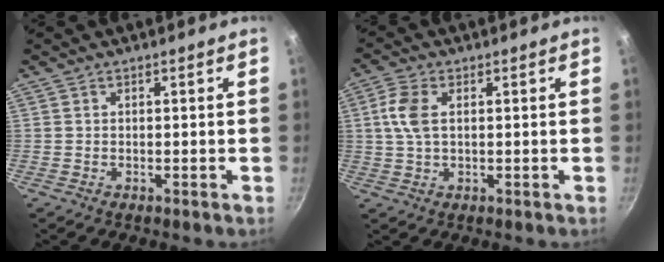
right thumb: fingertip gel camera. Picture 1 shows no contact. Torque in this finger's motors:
{"motor_torque": [-0.40, 0.57, 0.56, 0.44, 0.06]}